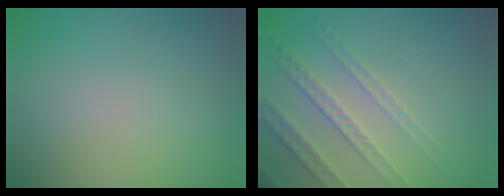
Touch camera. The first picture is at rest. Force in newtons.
{"total": 4.6, "press": 3.3, "slide": 3.2}